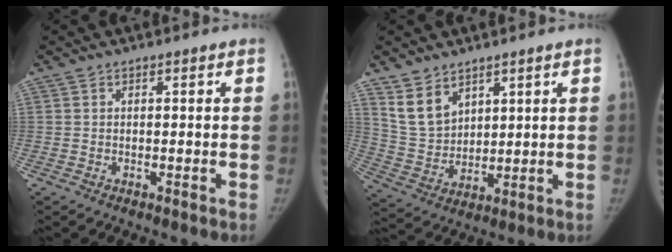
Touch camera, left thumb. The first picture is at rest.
{"total": 8.0, "force": [5.3, 5.0, 3.3], "torque": [-0.044, -0.032, 0.121]}